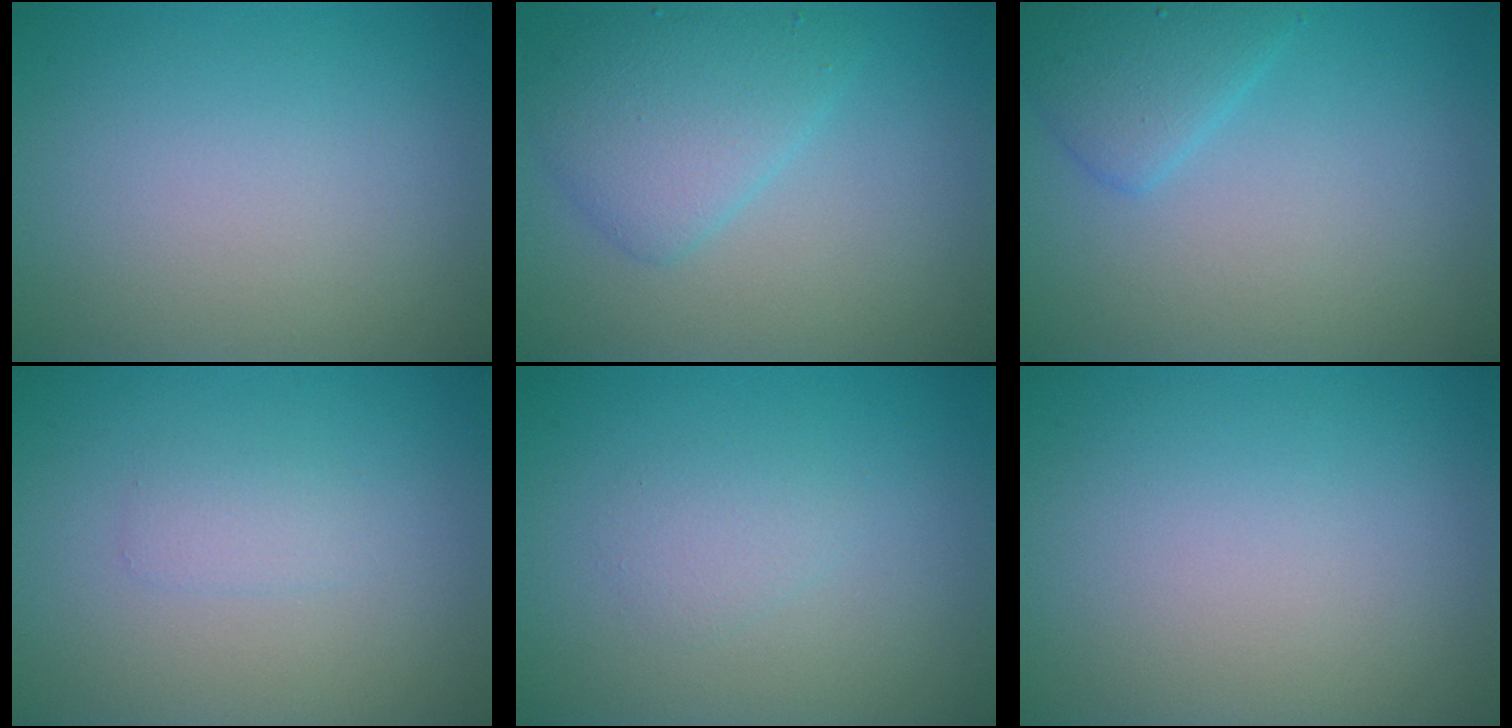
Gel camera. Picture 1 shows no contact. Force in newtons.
{"total": 3.9, "press": 3.9, "slide": 0.1}
{"total": 2.6, "press": 2.6, "slide": 0.2}
{"total": 1.2, "press": 1.2, "slide": 0.0}
{"total": 1.3, "press": 1.3, "slide": 0.0}
{"total": 0.0}